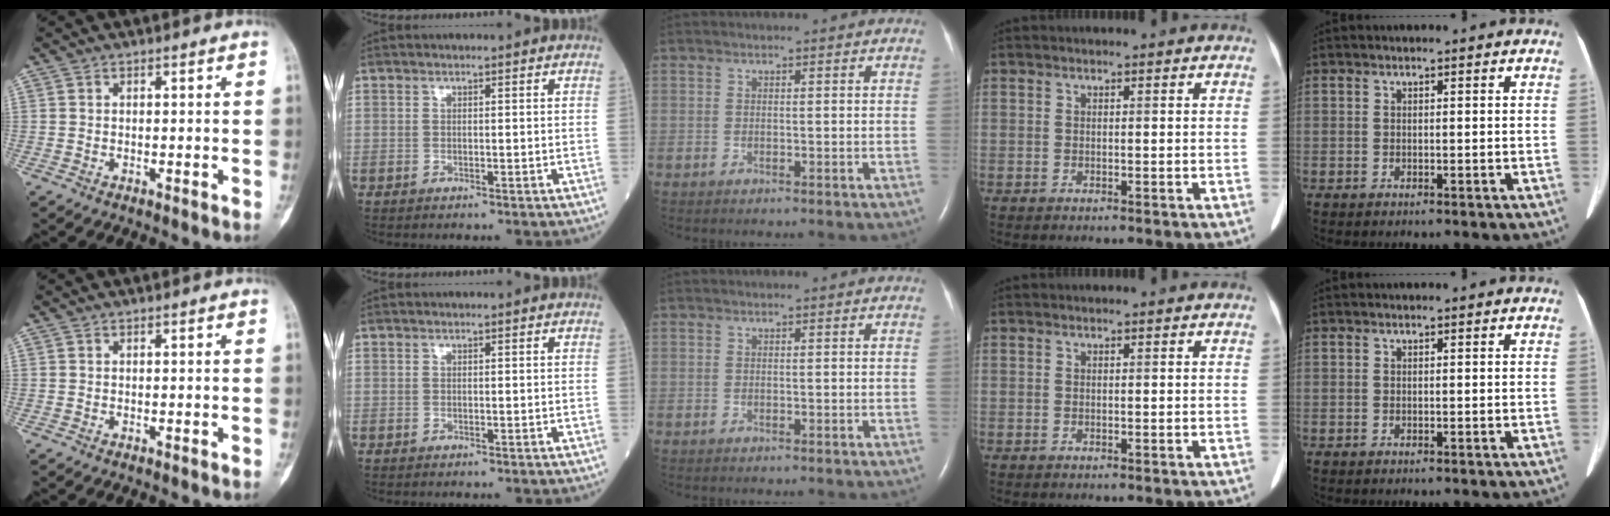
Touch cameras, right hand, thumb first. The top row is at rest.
{}